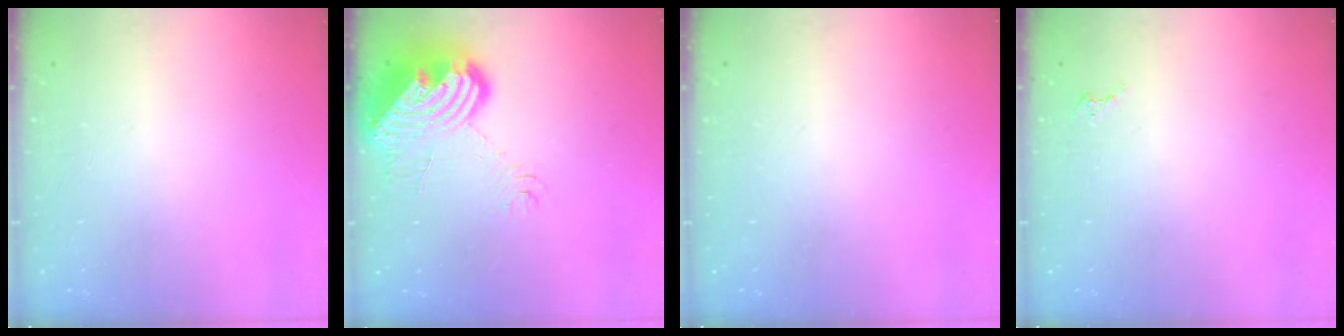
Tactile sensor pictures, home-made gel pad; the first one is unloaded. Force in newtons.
{"total": 15.6, "press": 15.4, "slide": 2.2}
{"total": 0.0}
{"total": 1.7, "press": 1.7, "slide": 0.1}